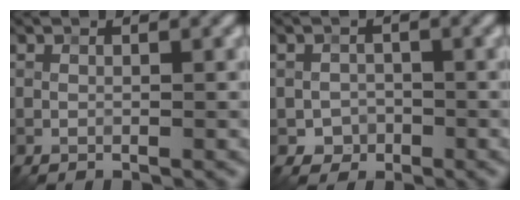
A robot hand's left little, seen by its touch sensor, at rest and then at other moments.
{"total": 1.7, "force": [-0.6, 1.5, 0.3], "torque": [0.008, 0.000, -0.013]}